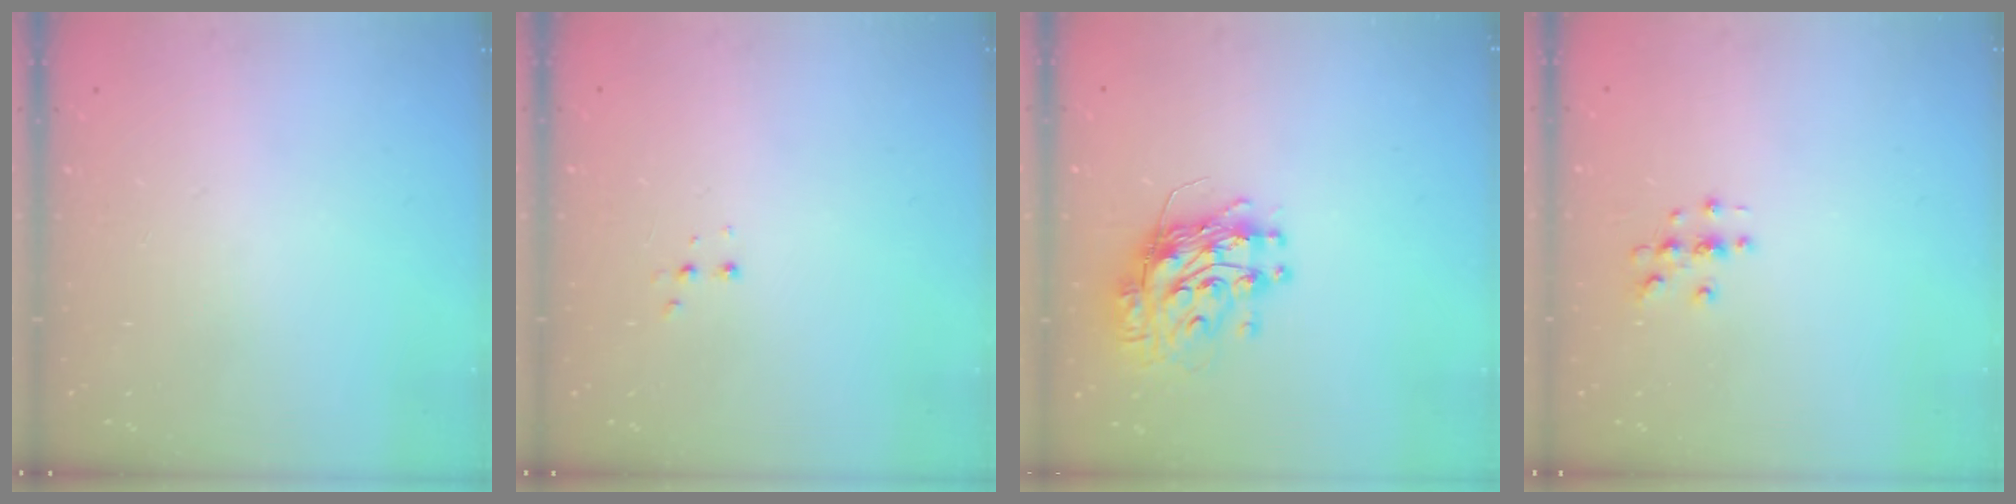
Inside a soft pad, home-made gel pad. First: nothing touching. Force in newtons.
{"total": 3.0, "press": 2.9, "slide": 0.7}
{"total": 11.5, "press": 11.4, "slide": 1.3}
{"total": 2.9, "press": 2.9, "slide": 0.3}